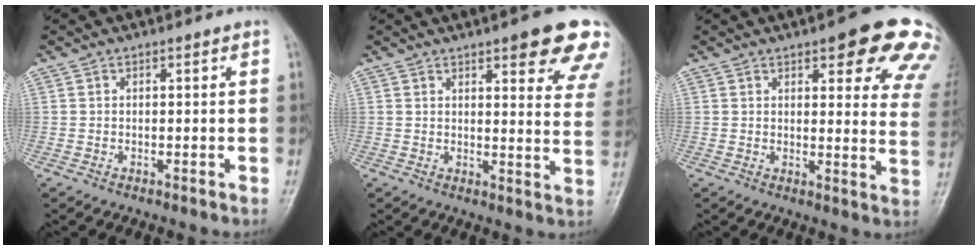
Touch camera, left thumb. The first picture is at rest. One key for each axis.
{"total": 15.2, "fx": 9.3, "fy": 4.0, "fz": 11.3, "tx": -0.107, "ty": -0.039, "tz": 0.103}
{"total": 17.3, "fx": 10.3, "fy": 5.5, "fz": 12.7, "tx": -0.112, "ty": -0.034, "tz": 0.107}